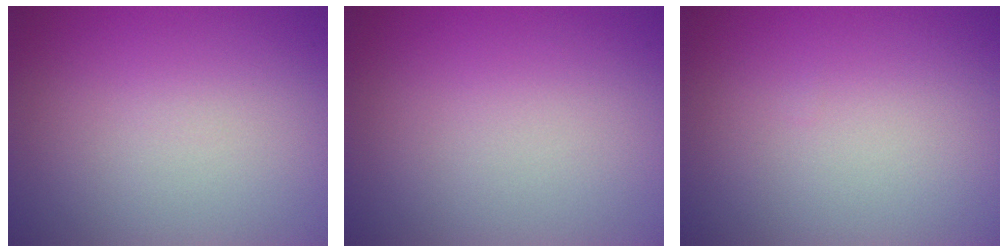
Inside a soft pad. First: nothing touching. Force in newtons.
{"total": 0.0}
{"total": 0.0}